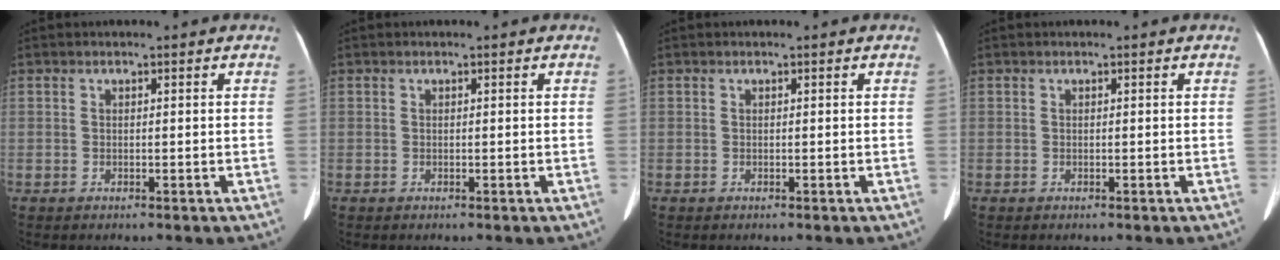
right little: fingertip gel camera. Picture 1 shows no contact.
{"total": 0.0}
{"total": 0.0}
{"total": 0.0}